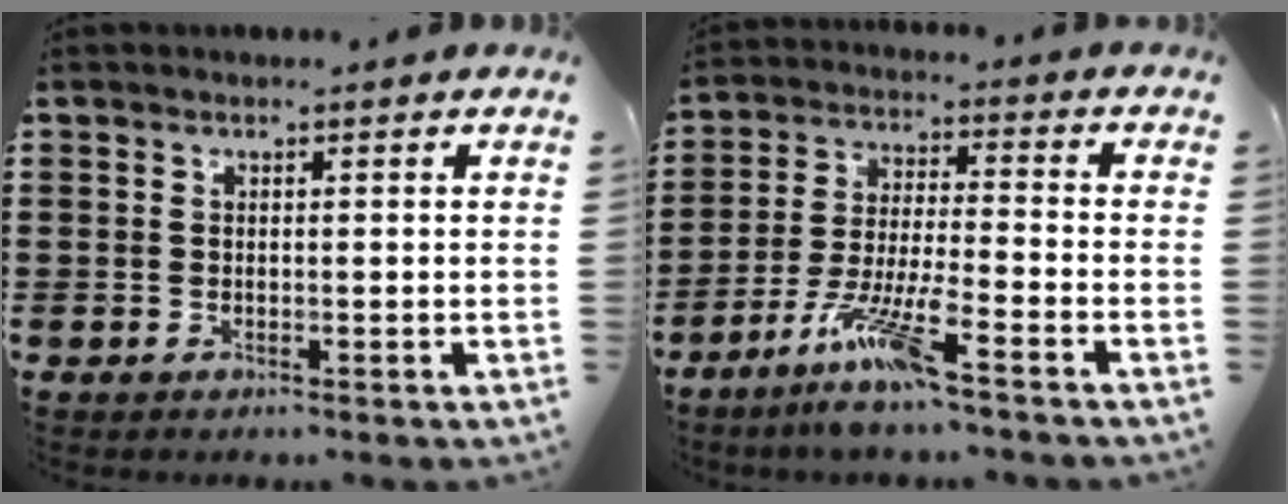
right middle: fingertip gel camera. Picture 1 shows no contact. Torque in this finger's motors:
{"motor_torque": [1.12, -1.01, 0.80, 0.21]}